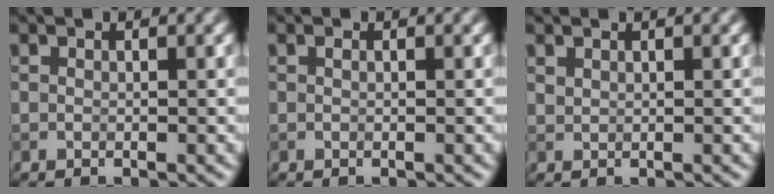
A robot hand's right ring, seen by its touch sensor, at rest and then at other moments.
{"total": 0.0}
{"total": 0.6, "force": [0.5, 0.3, 0.2], "torque": [-0.007, 0.000, 0.016]}